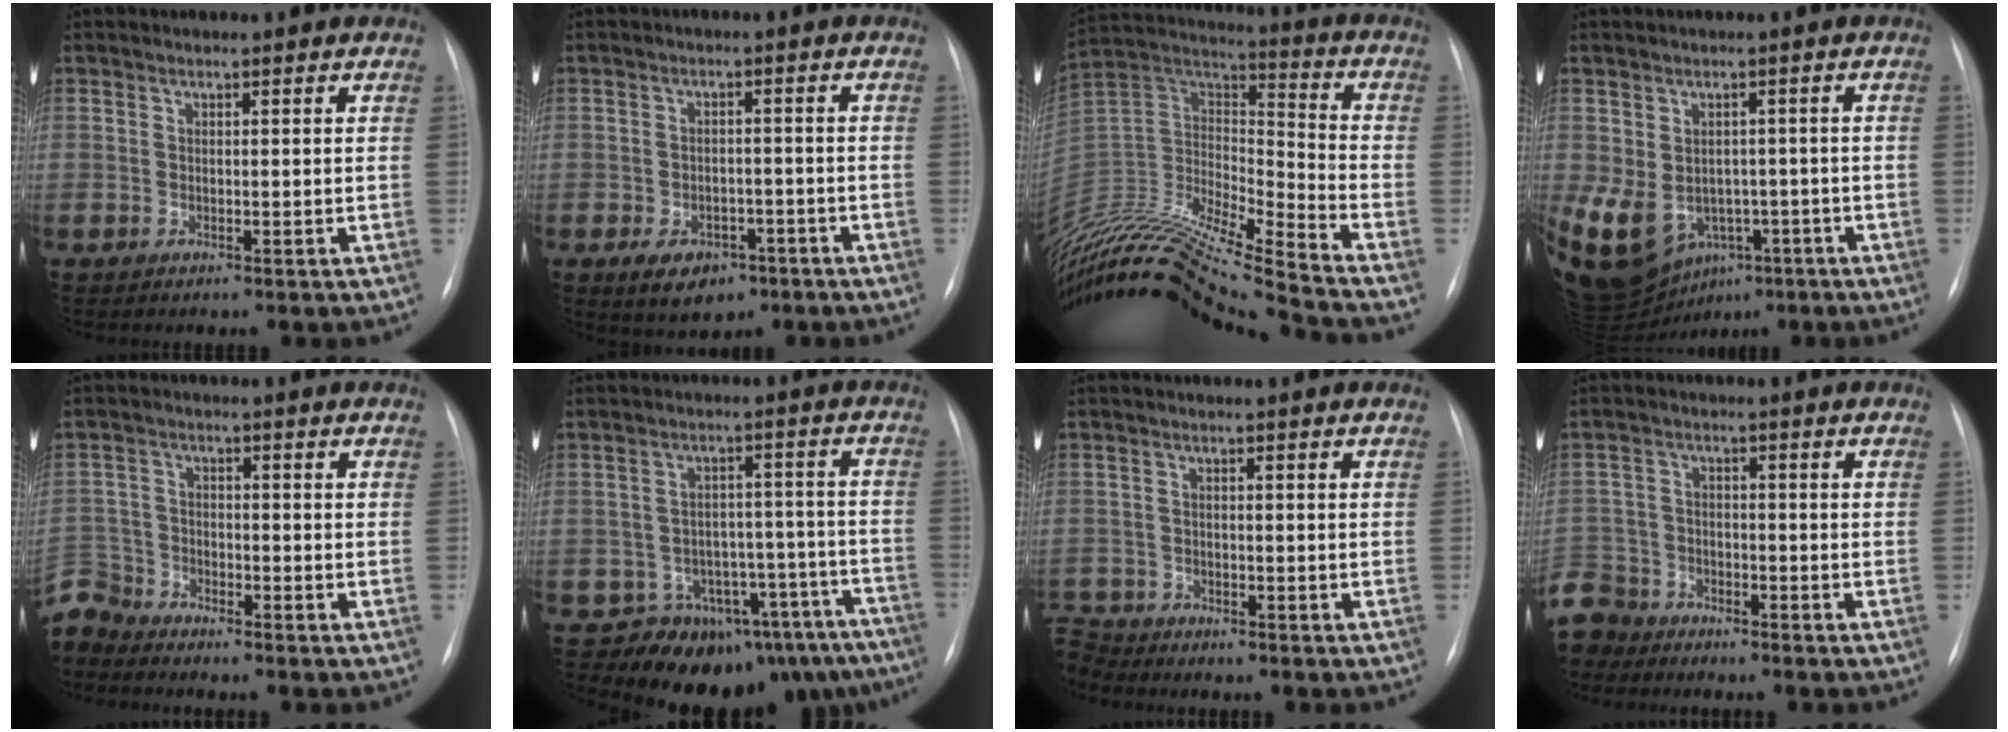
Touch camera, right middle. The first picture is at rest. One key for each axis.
{"total": 6.5, "fx": -3.7, "fy": 4.1, "fz": 3.5, "tx": -0.057, "ty": 0.003, "tz": -0.044}
{"total": 28.3, "fx": -25.2, "fy": 0.2, "fz": 12.8, "tx": -0.281, "ty": -0.034, "tz": -0.435}
{"total": 16.6, "fx": -6.9, "fy": 12.1, "fz": 9.0, "tx": -0.212, "ty": 0.000, "tz": -0.087}
{"total": 6.1, "fx": -5.9, "fy": 1.2, "fz": -0.5, "tx": 0.006, "ty": -0.003, "tz": -0.121}
{"total": 15.0, "fx": -12.9, "fy": 6.9, "fz": 3.3, "tx": -0.009, "ty": 0.067, "tz": -0.158}
{"total": 5.0, "fx": -4.8, "fy": 1.5, "fz": -0.2, "tx": 0.004, "ty": -0.010, "tz": -0.091}
{"total": 8.6, "fx": -7.4, "fy": 4.4, "fz": 0.7, "tx": -0.032, "ty": -0.002, "tz": -0.141}